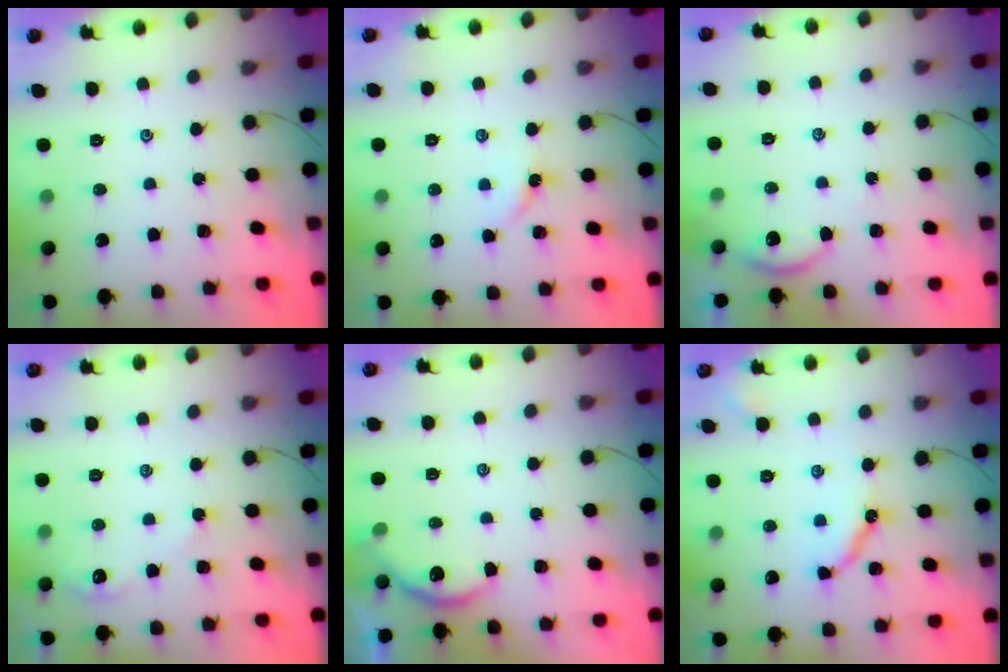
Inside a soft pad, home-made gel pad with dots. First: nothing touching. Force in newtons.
{"total": 4.2, "press": 4.2, "slide": 0.6}
{"total": 4.4, "press": 4.4, "slide": 0.5}
{"total": 2.7, "press": 2.7, "slide": 0.3}
{"total": 4.7, "press": 4.6, "slide": 0.6}
{"total": 8.7, "press": 8.7, "slide": 1.0}